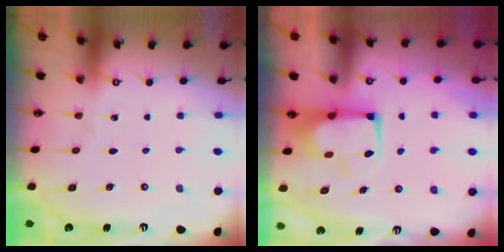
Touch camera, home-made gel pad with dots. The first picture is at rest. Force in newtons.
{"total": 2.4, "press": 2.3, "slide": 0.8}